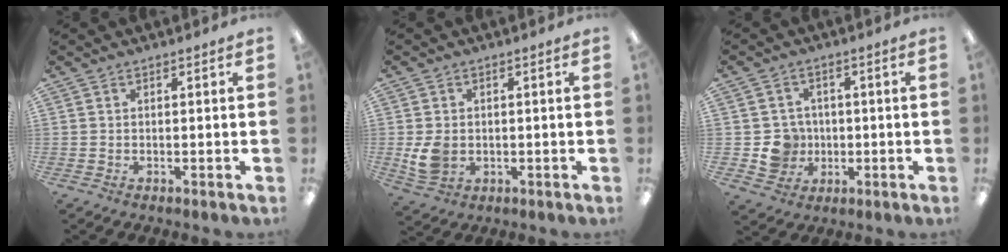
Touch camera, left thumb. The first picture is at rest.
{"total": 5.8, "force": [-0.3, 4.5, 3.7], "torque": [-0.075, -0.001, -0.004]}
{"total": 6.9, "force": [-0.8, 6.7, 1.5], "torque": [-0.037, 0.008, -0.008]}